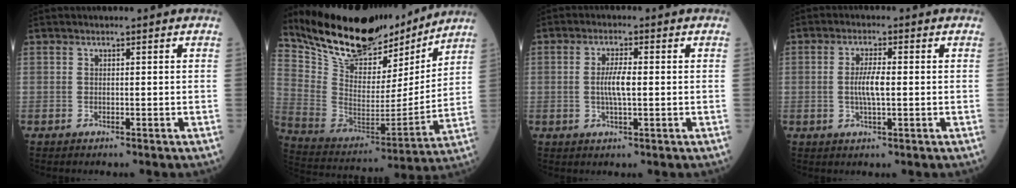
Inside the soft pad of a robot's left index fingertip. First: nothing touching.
{"total": 21.2, "force": [19.0, 6.4, 7.0], "torque": [-0.136, -0.020, 0.306]}
{"total": 4.0, "force": [-0.2, 0.7, 3.9], "torque": [-0.081, -0.002, -0.005]}
{"total": 4.0, "force": [-0.3, 0.7, 3.9], "torque": [-0.082, -0.003, -0.007]}